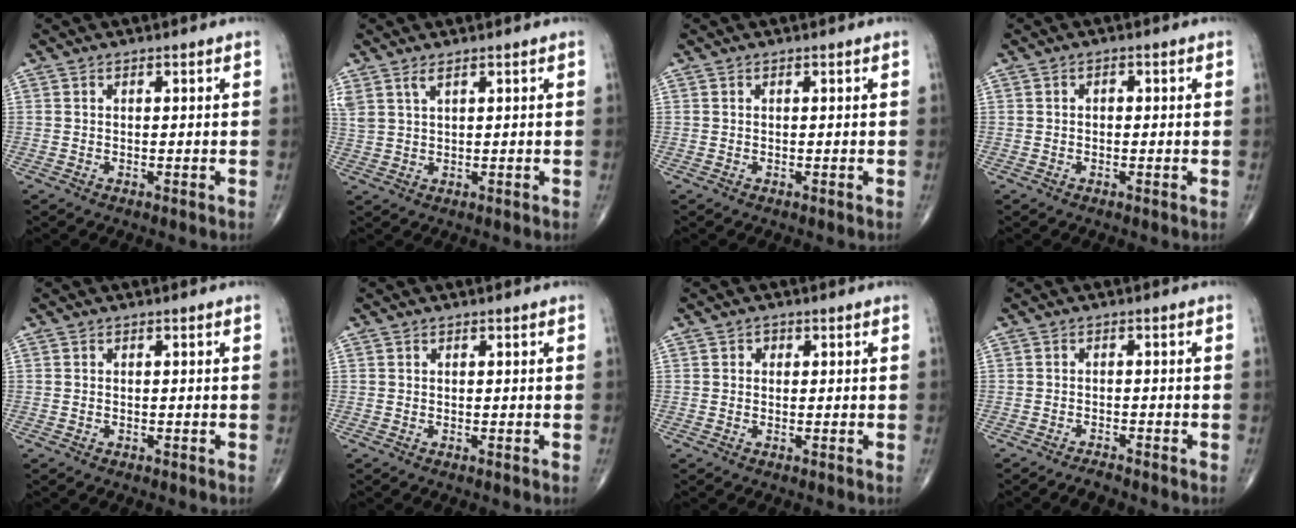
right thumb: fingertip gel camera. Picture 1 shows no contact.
{"total": 3.5, "force": [2.3, 1.2, 2.4], "torque": [-0.060, 0.002, 0.055]}
{"total": 0.0}
{"total": 0.9, "force": [0.0, 0.7, 0.6], "torque": [-0.002, 0.005, -0.004]}
{"total": 0.0}
{"total": 0.0}
{"total": 0.9, "force": [0.1, 0.8, 0.3], "torque": [0.003, 0.002, -0.002]}
{"total": 1.9, "force": [-1.8, 0.2, 0.5], "torque": [-0.020, 0.006, -0.031]}